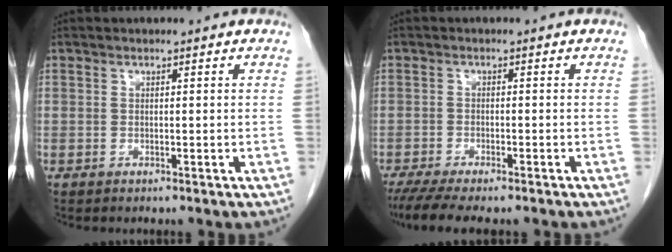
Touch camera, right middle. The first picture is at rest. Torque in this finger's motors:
{"motor_torque": [0.27, 0.02, 0.10, 0.05]}